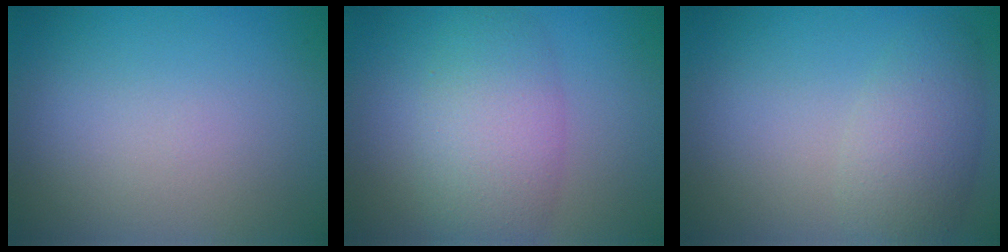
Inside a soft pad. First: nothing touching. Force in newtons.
{"total": 5.3, "press": 5.3, "slide": 0.3}
{"total": 3.7, "press": 3.7, "slide": 0.2}